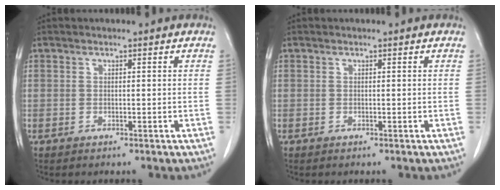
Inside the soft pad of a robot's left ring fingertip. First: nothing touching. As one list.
[{"total": 0.0}]